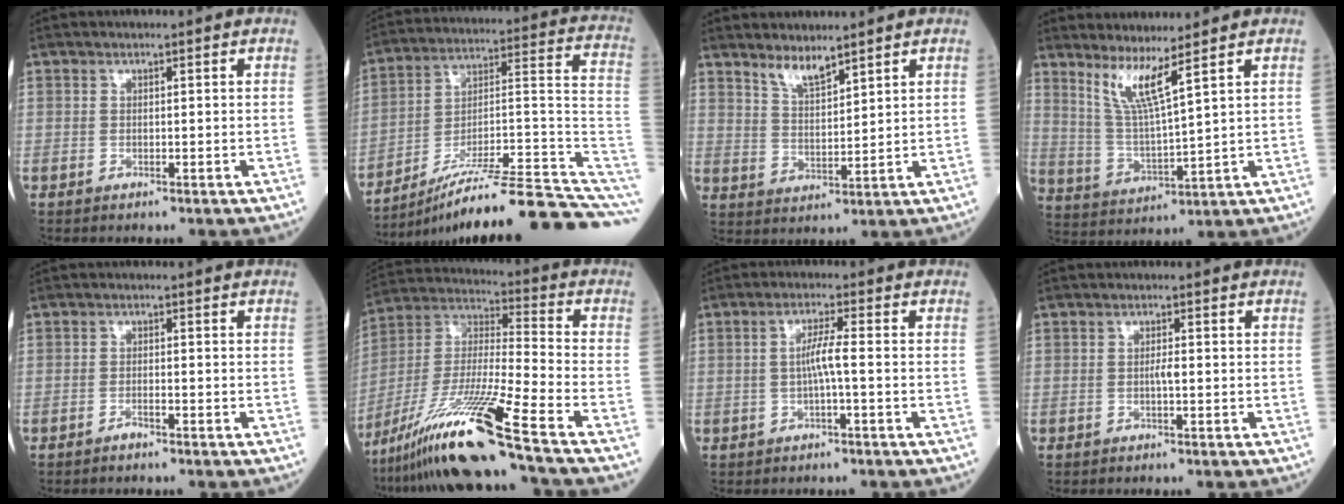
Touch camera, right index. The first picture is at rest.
{"total": 23.2, "force": [-17.6, 0.9, 15.0], "torque": [-0.148, 0.033, -0.270]}
{"total": 4.4, "force": [3.8, 0.7, 2.1], "torque": [-0.043, -0.009, 0.078]}
{"total": 6.6, "force": [4.4, -0.7, 4.8], "torque": [-0.102, -0.019, 0.100]}
{"total": 1.2, "force": [-1.0, 0.0, 0.7], "torque": [-0.017, 0.001, -0.015]}
{"total": 19.3, "force": [-13.7, -2.2, 13.3], "torque": [-0.294, -0.032, -0.257]}
{"total": 3.5, "force": [-0.4, -0.3, 3.4], "torque": [-0.064, 0.005, -0.005]}
{"total": 1.0, "force": [-0.2, 0.0, 1.0], "torque": [-0.019, 0.002, -0.003]}